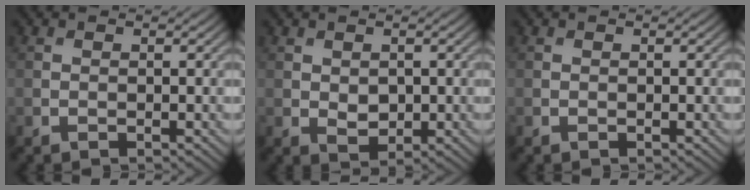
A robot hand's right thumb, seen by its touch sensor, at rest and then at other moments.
{"total": 2.1, "force": [0.2, 1.5, 1.4], "torque": [-0.029, -0.006, 0.009]}
{"total": 0.0}